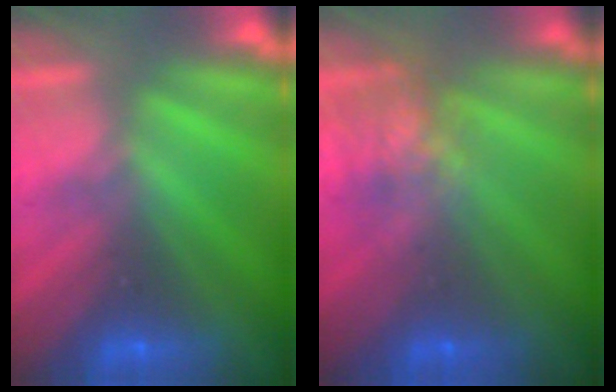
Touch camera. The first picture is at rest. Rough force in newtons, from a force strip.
{"total": 5.0}